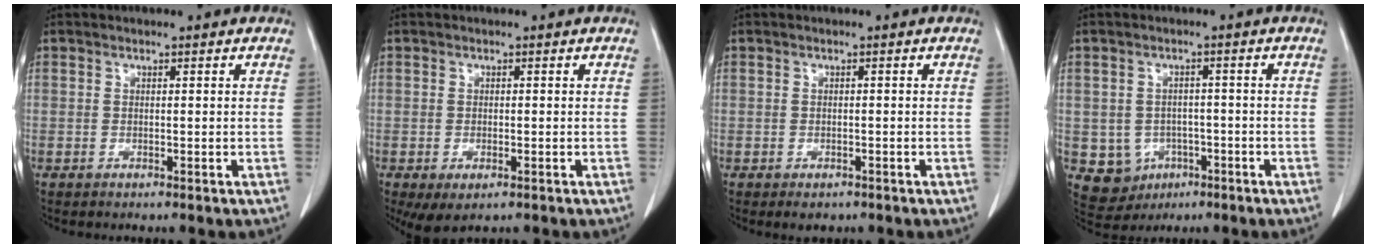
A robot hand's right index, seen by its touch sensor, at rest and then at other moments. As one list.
[{"total": 3.5, "force": [-1.6, 1.6, 2.7], "torque": [-0.046, -0.009, -0.015]}, {"total": 1.7, "force": [-1.1, 1.1, 0.7], "torque": [-0.009, 0.000, -0.007]}, {"total": 6.3, "force": [-1.9, 5.9, 1.3], "torque": [-0.023, 0.006, -0.017]}]